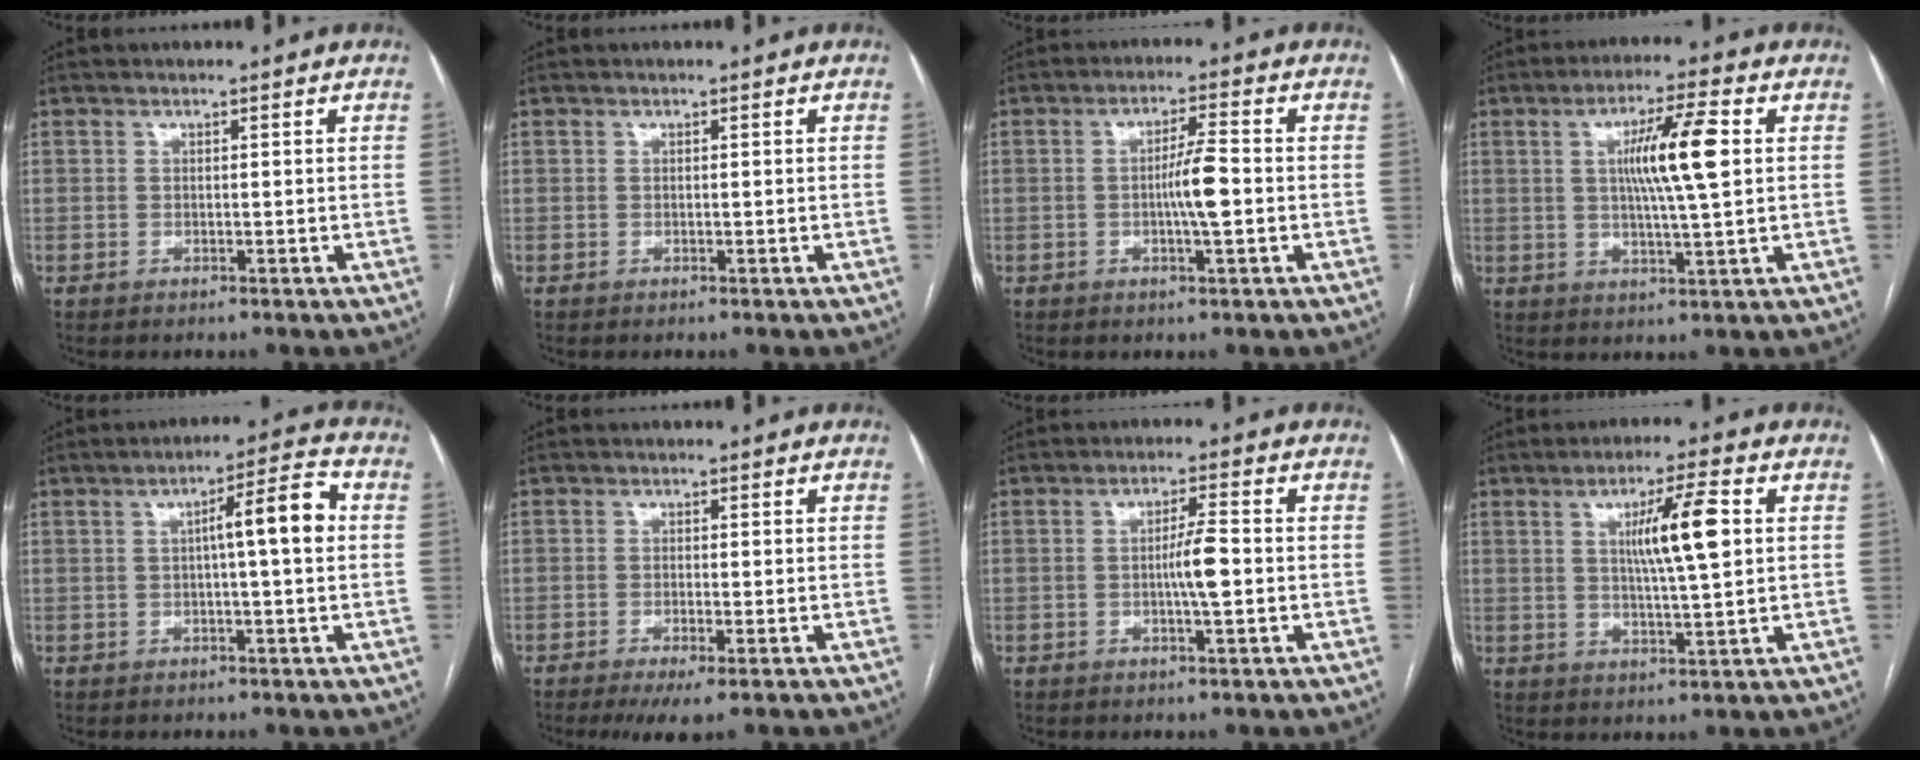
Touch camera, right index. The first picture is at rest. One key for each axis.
{"total": 0.0}
{"total": 5.3, "fx": -0.7, "fy": 0.2, "fz": 5.3, "tx": -0.095, "ty": 0.001, "tz": -0.014}
{"total": 9.8, "fx": 1.8, "fy": 0.2, "fz": 9.6, "tx": -0.169, "ty": 0.004, "tz": 0.030}
{"total": 7.4, "fx": 0.7, "fy": 0.6, "fz": 7.3, "tx": -0.109, "ty": 0.019, "tz": 0.005}
{"total": 4.0, "fx": -2.3, "fy": 0.5, "fz": 3.3, "tx": -0.052, "ty": -0.011, "tz": -0.037}
{"total": 4.6, "fx": -0.6, "fy": 0.2, "fz": 4.5, "tx": -0.080, "ty": -0.001, "tz": -0.010}
{"total": 8.7, "fx": 1.9, "fy": 0.3, "fz": 8.5, "tx": -0.144, "ty": 0.003, "tz": 0.033}